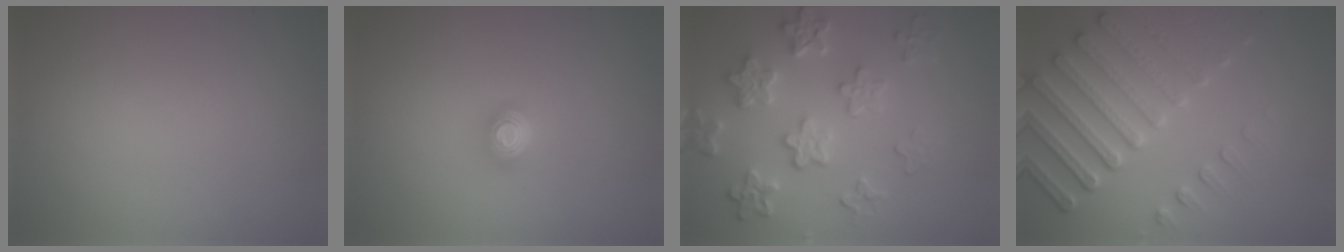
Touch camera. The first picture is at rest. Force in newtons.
{"total": 2.1, "press": 1.4, "slide": 1.6}
{"total": 5.8, "press": 4.4, "slide": 3.8}
{"total": 6.4, "press": 5.2, "slide": 3.8}